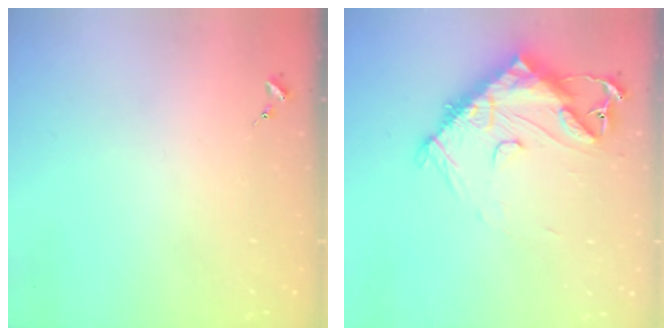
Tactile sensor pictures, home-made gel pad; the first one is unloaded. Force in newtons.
{"total": 14.6, "press": 14.5, "slide": 1.1}